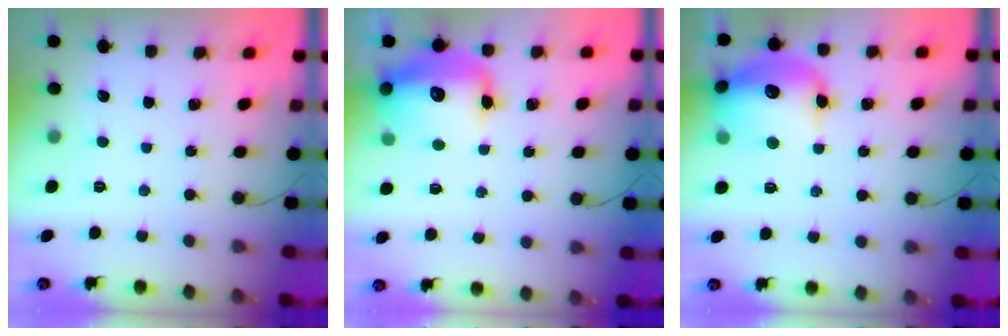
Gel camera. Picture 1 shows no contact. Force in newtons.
{"total": 16.8, "press": 16.3, "slide": 3.9}
{"total": 17.6, "press": 17.4, "slide": 2.4}